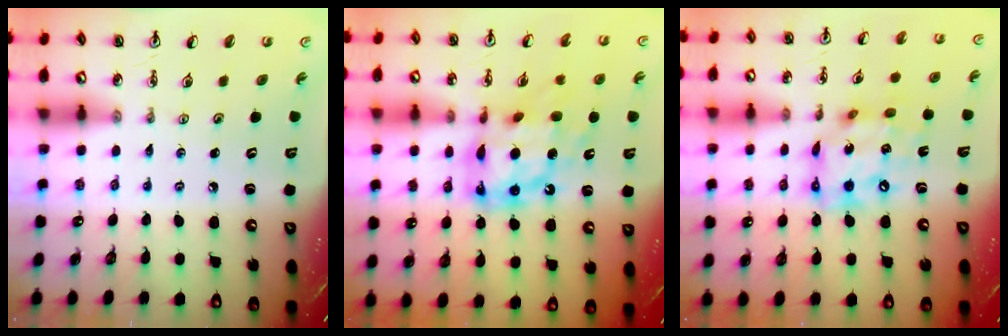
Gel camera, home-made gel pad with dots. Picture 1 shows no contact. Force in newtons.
{"total": 16.0, "press": 16.0, "slide": 1.4}
{"total": 14.7, "press": 14.7, "slide": 1.0}